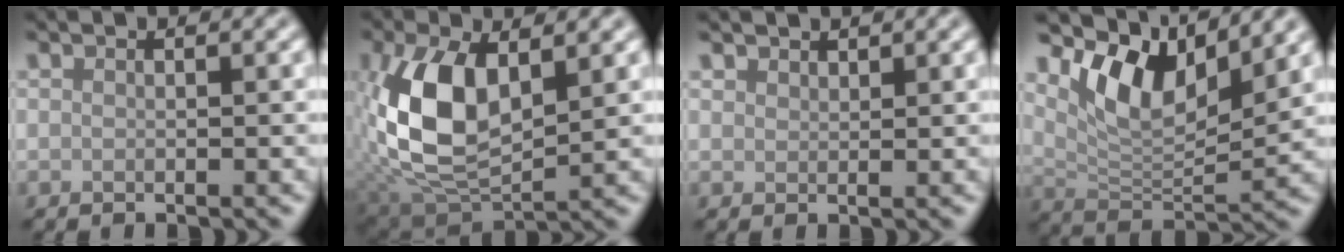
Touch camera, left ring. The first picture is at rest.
{"total": 9.7, "force": [0.2, 5.2, 8.2], "torque": [-0.184, -0.005, 0.000]}
{"total": 1.0, "force": [0.8, 0.5, 0.2], "torque": [-0.005, -0.001, 0.010]}
{"total": 8.2, "force": [3.6, 3.8, 6.3], "torque": [-0.110, -0.009, 0.062]}